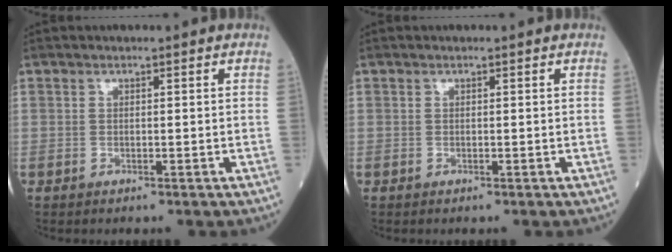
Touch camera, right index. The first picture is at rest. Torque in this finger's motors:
{"motor_torque": [0.00, 0.00, -0.03, 0.00]}